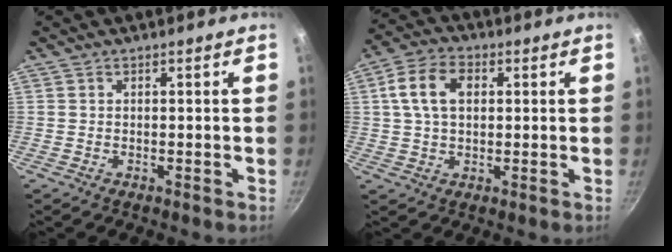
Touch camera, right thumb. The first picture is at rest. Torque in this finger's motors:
{"motor_torque": [-0.53, 1.55, 1.20, 0.24, 0.28]}